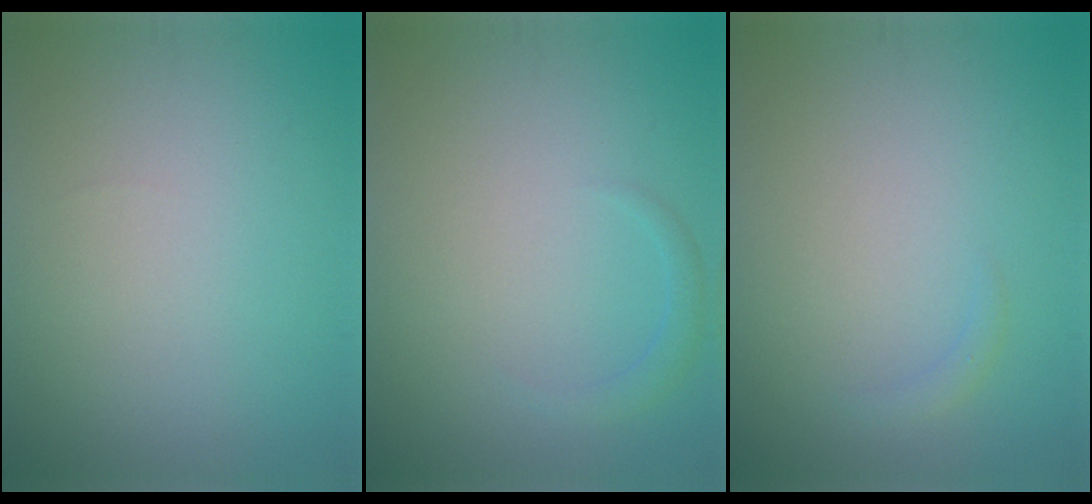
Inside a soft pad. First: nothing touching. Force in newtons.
{"total": 1.2, "press": 1.2, "slide": 0.1}
{"total": 0.8, "press": 0.8, "slide": 0.1}